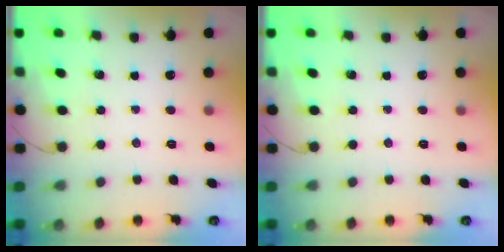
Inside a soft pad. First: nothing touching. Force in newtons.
{"total": 0.0}